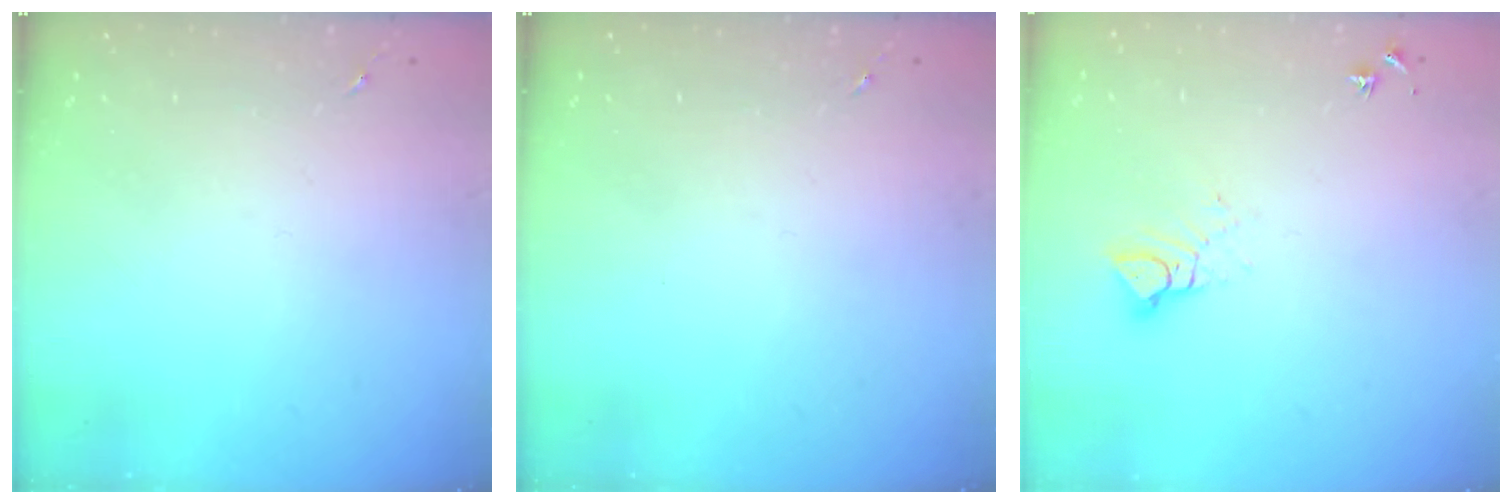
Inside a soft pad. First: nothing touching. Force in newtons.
{"total": 0.0}
{"total": 6.3, "press": 6.3, "slide": 0.1}